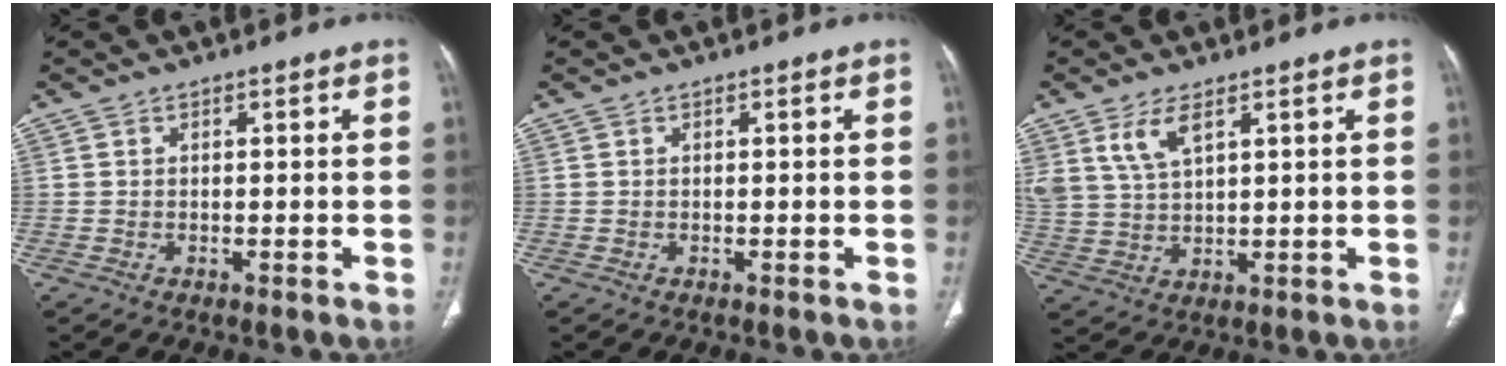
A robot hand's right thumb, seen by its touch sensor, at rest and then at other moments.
{"total": 0.0}
{"total": 6.2, "force": [3.6, 2.6, 4.3], "torque": [-0.089, -0.015, 0.082]}